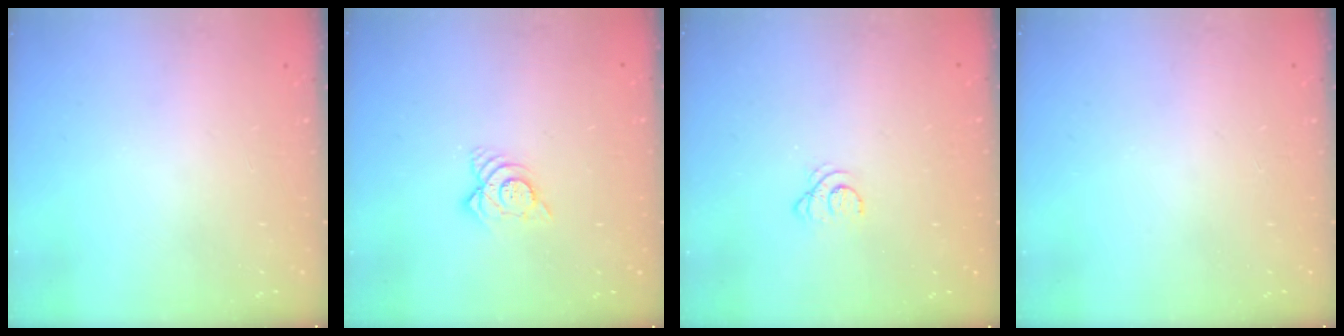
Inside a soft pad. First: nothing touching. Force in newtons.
{"total": 7.2, "press": 7.2, "slide": 0.6}
{"total": 2.2, "press": 2.2, "slide": 0.2}
{"total": 0.0}